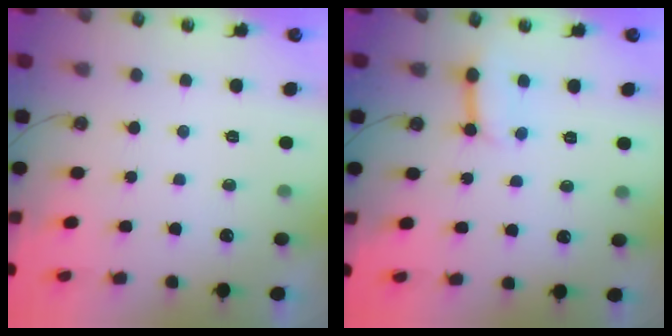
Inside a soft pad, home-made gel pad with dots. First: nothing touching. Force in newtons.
{"total": 6.7, "press": 6.7, "slide": 0.8}